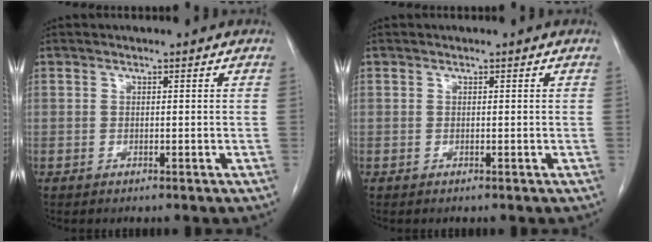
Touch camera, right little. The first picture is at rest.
{"total": 0.0}